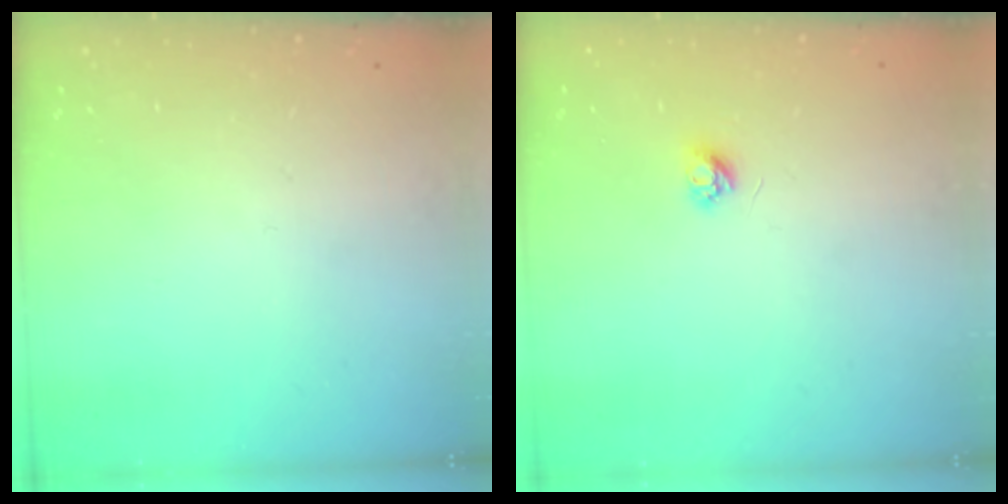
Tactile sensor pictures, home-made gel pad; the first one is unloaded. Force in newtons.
{"total": 3.2, "press": 3.1, "slide": 0.4}